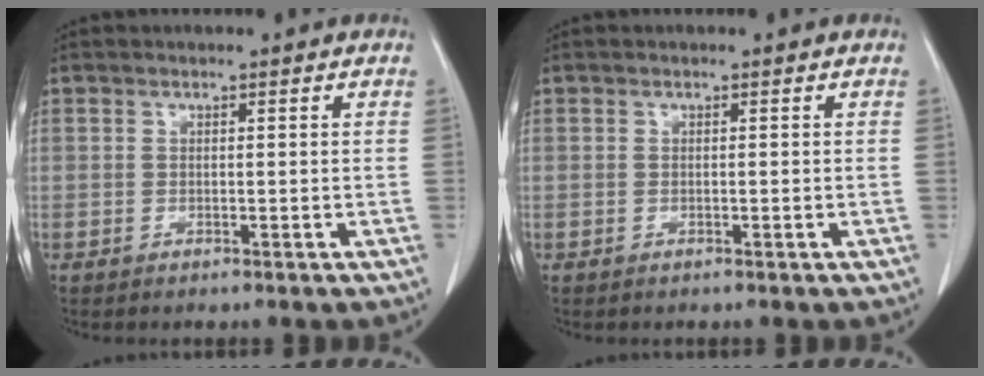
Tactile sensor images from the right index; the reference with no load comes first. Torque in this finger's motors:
{"motor_torque": [-0.07, 0.04, -0.02, -0.01]}